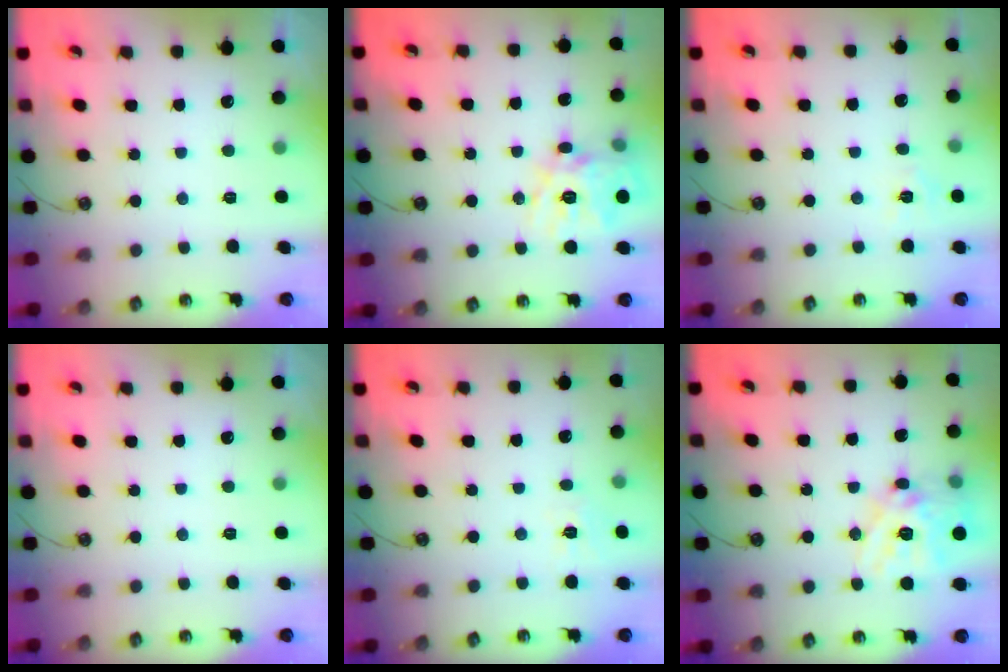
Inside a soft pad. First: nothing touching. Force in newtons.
{"total": 17.1, "press": 17.0, "slide": 1.9}
{"total": 3.6, "press": 3.6, "slide": 0.4}
{"total": 0.0}
{"total": 4.0, "press": 4.0, "slide": 0.4}
{"total": 18.5, "press": 18.3, "slide": 2.2}